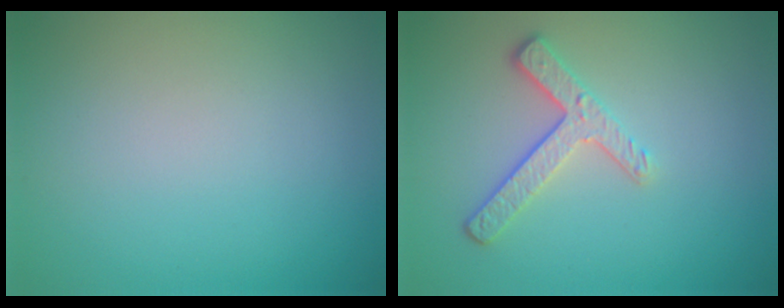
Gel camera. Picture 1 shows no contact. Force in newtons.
{"total": 2.7, "press": 2.3, "slide": 1.5}